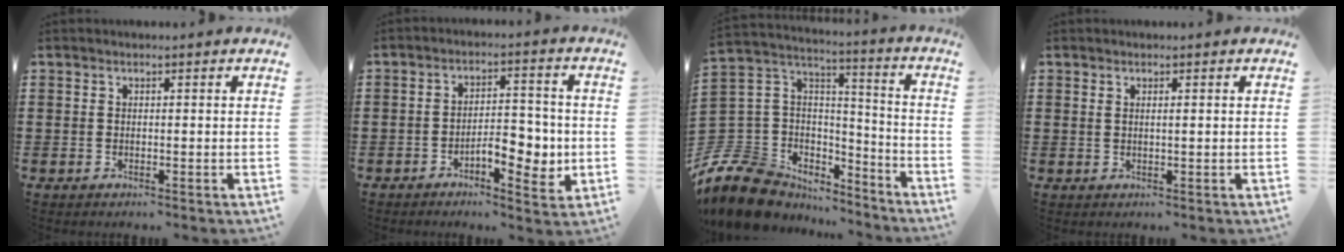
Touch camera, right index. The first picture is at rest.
{"total": 6.5, "force": [-2.2, 3.0, 5.3], "torque": [-0.063, 0.000, -0.044]}
{"total": 11.6, "force": [-7.4, 8.0, 3.9], "torque": [-0.128, 0.009, -0.140]}
{"total": 0.7, "force": [0.3, 0.1, 0.6], "torque": [-0.013, 0.001, 0.006]}